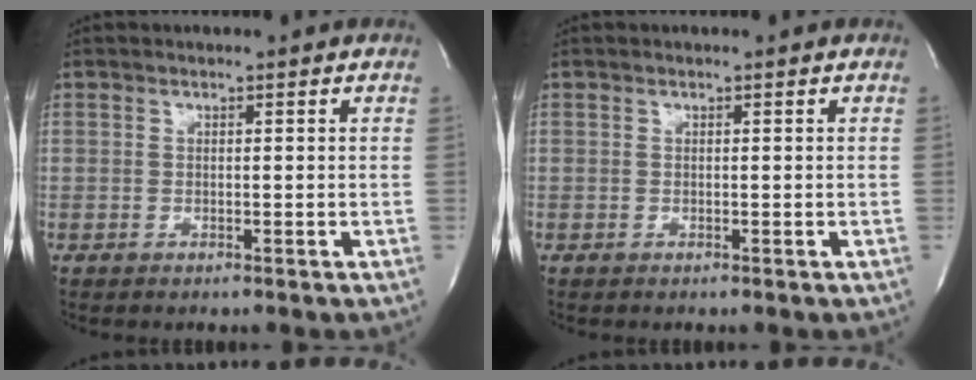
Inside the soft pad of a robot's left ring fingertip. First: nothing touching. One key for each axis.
{"total": 0.0}